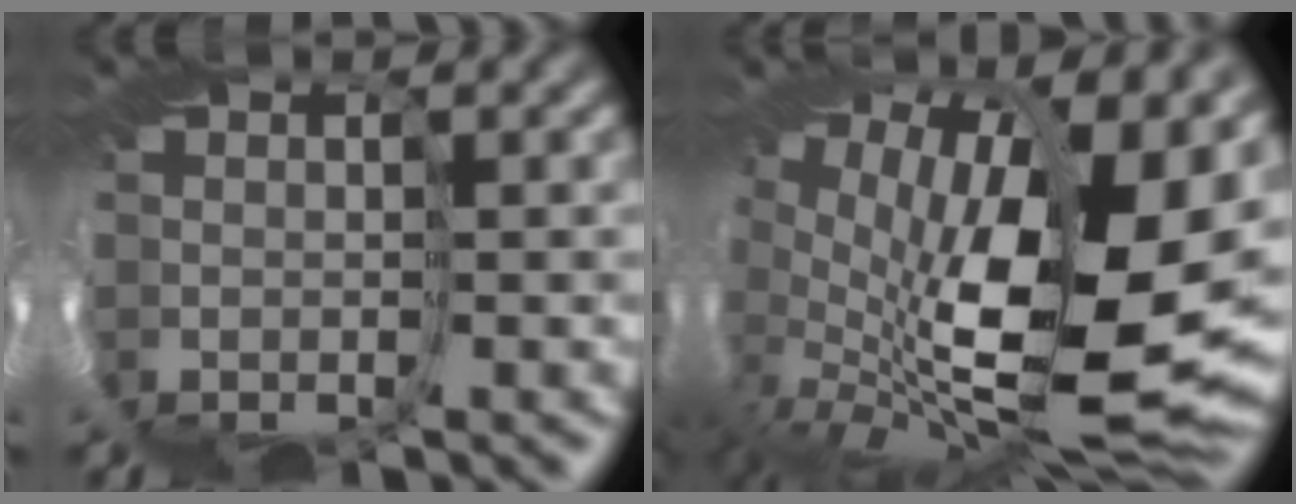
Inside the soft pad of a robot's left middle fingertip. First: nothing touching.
{"total": 13.9, "force": [1.9, 5.3, 12.7], "torque": [-0.225, -0.040, 0.052]}